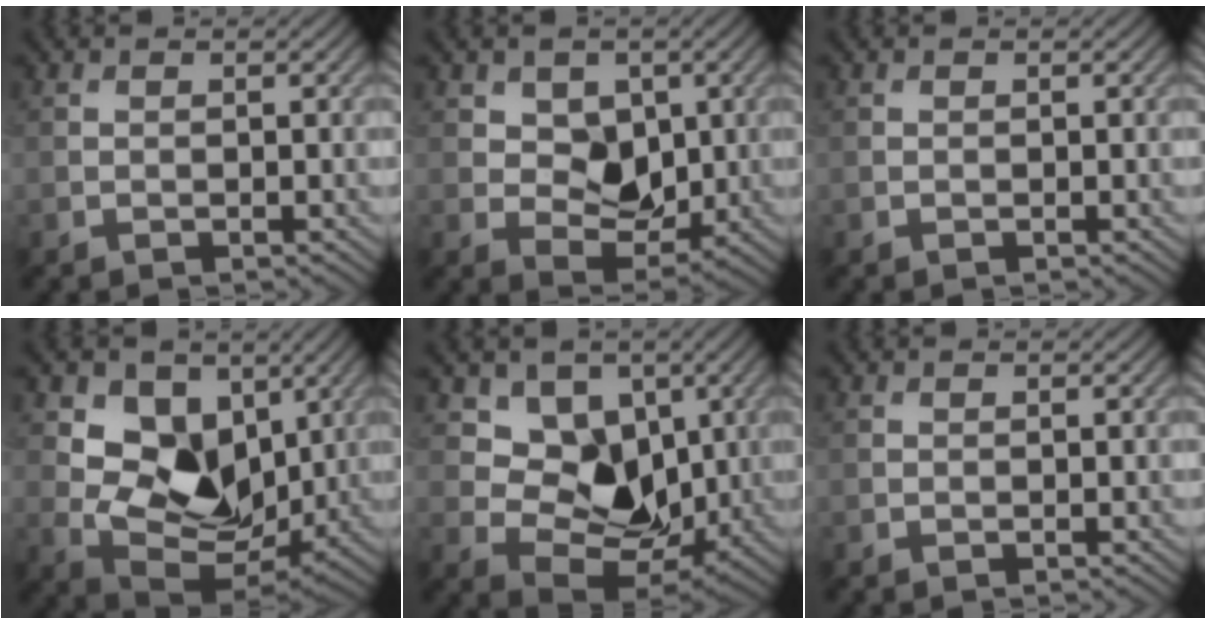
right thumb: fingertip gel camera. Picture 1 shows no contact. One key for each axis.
{"total": 5.9, "fx": 1.8, "fy": 4.5, "fz": 3.4, "tx": -0.069, "ty": -0.014, "tz": 0.022}
{"total": 0.0}
{"total": 11.1, "fx": 3.1, "fy": 7.9, "fz": 7.2, "tx": -0.135, "ty": -0.011, "tz": 0.049}
{"total": 8.8, "fx": 2.8, "fy": 6.7, "fz": 5.0, "tx": -0.097, "ty": -0.020, "tz": 0.037}
{"total": 0.0}